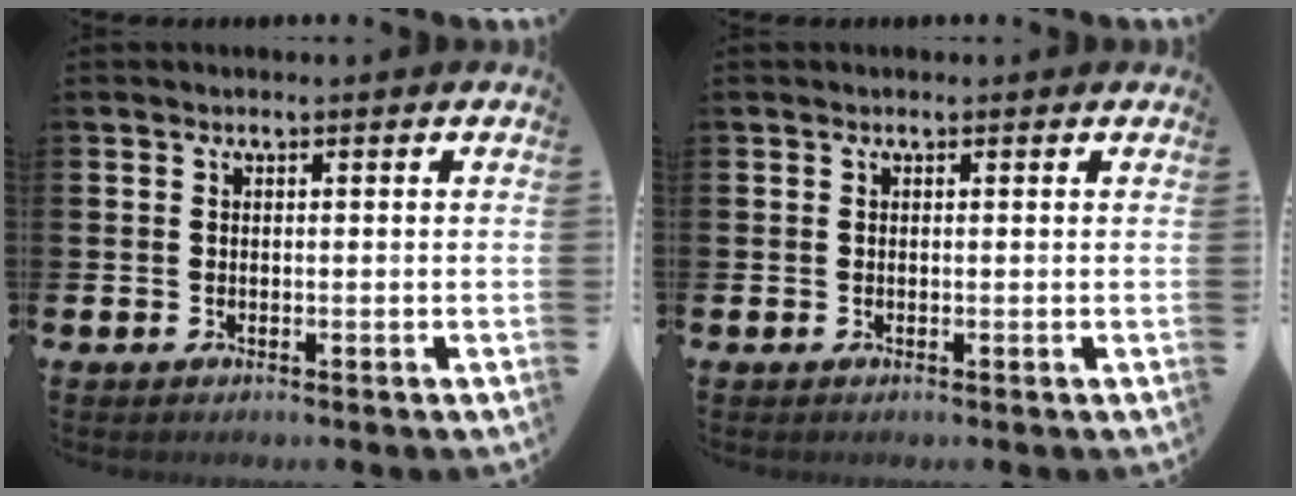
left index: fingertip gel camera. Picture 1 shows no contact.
{"total": 0.0}